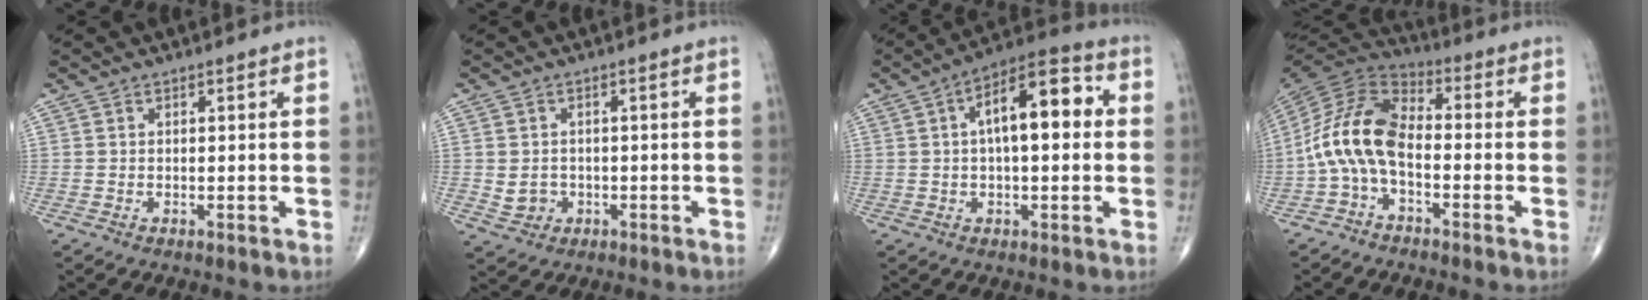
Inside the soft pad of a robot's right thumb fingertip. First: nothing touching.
{"total": 3.4, "force": [-0.5, 3.1, 1.2], "torque": [-0.006, 0.003, 0.000]}
{"total": 13.1, "force": [2.1, 5.6, 11.7], "torque": [-0.167, 0.028, 0.022]}
{"total": 12.4, "force": [-2.6, 6.8, 10.1], "torque": [-0.198, 0.048, -0.063]}